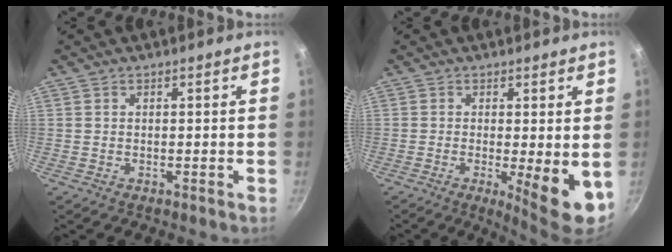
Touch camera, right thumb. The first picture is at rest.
{"total": 7.8, "force": [-1.2, 1.6, 7.5], "torque": [-0.099, -0.011, -0.008]}